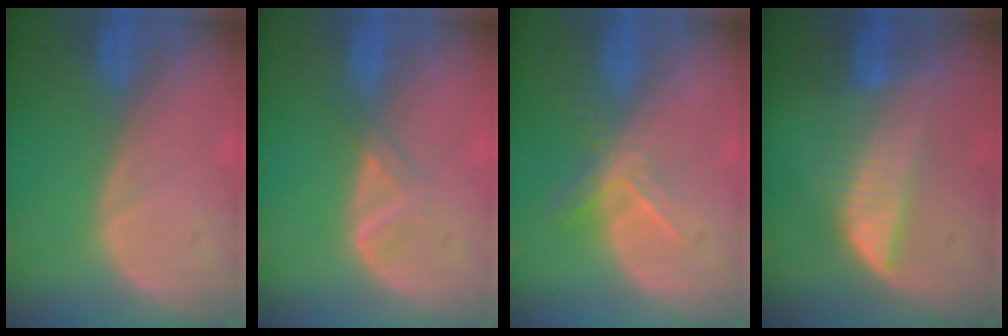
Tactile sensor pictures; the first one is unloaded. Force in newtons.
{"total": 2.1, "press": 2.1, "slide": 0.2}
{"total": 5.6, "press": 4.8, "slide": 2.8}
{"total": 6.7, "press": 6.5, "slide": 1.6}